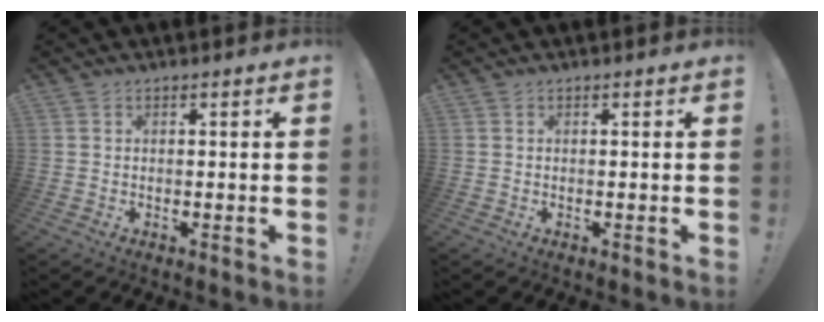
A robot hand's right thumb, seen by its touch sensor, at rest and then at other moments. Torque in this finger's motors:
{"motor_torque": [0.00, 0.00, 0.00, 0.00, 0.00]}